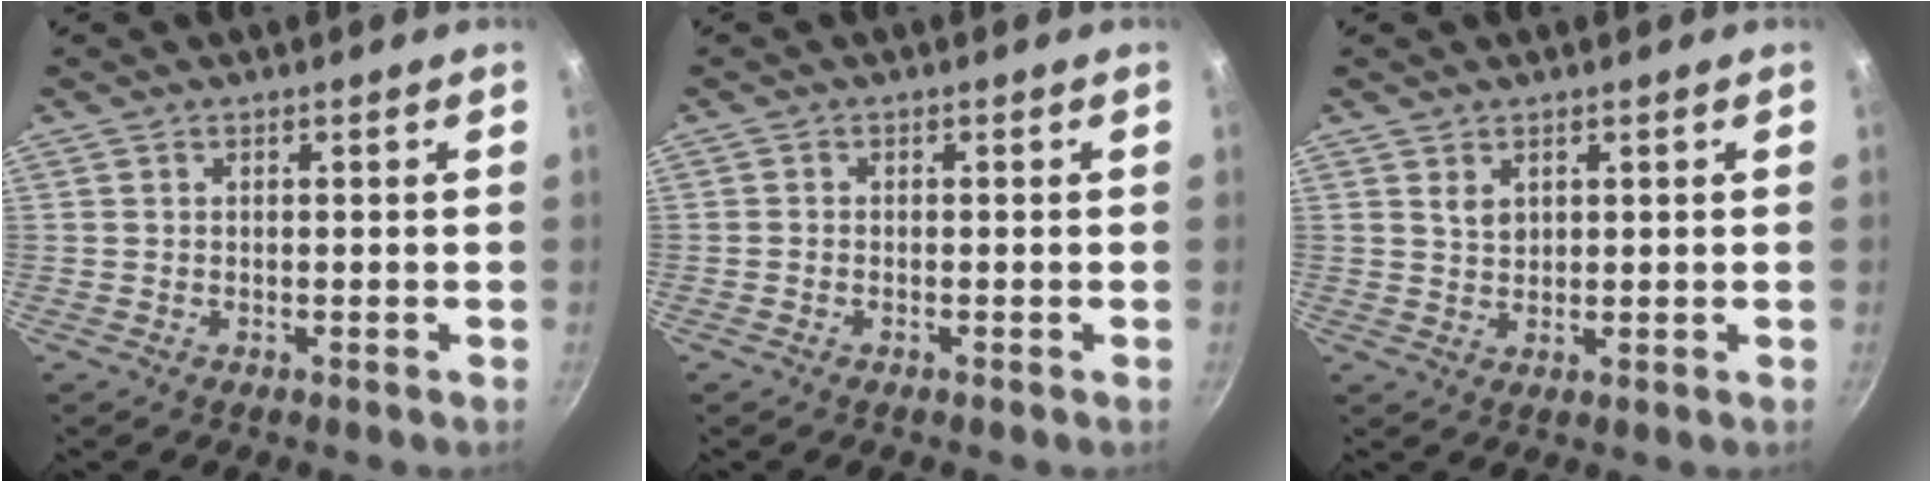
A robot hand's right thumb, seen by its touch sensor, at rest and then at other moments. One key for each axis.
{"total": 0.7, "fx": -0.5, "fy": 0.3, "fz": 0.4, "tx": -0.012, "ty": 0.004, "tz": -0.014}
{"total": 2.7, "fx": 1.2, "fy": 1.7, "fz": 1.6, "tx": -0.022, "ty": -0.007, "tz": 0.025}